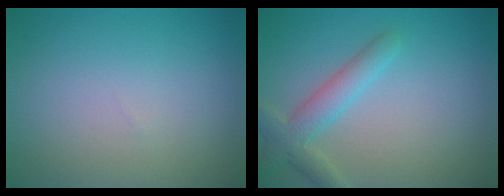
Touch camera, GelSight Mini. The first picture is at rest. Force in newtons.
{"total": 3.3, "press": 3.3, "slide": 0.2}